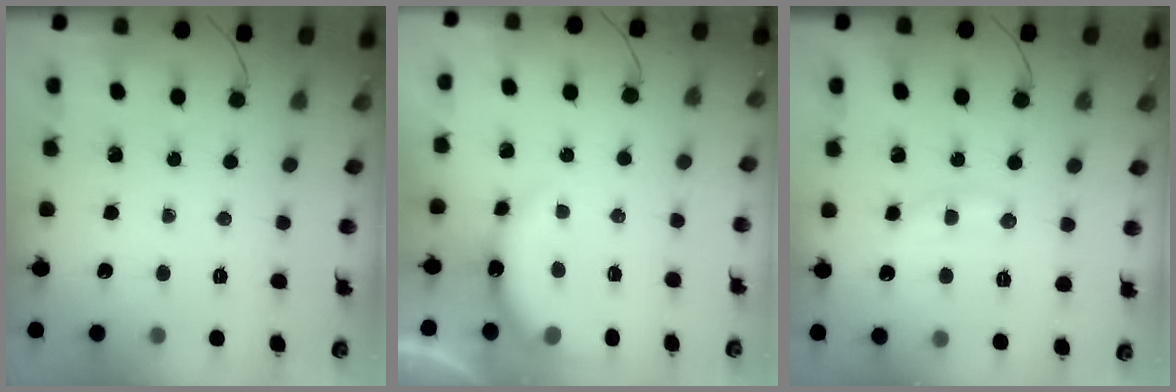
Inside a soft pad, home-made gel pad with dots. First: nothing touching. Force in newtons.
{"total": 8.5, "press": 8.5, "slide": 0.8}
{"total": 7.6, "press": 7.5, "slide": 0.4}